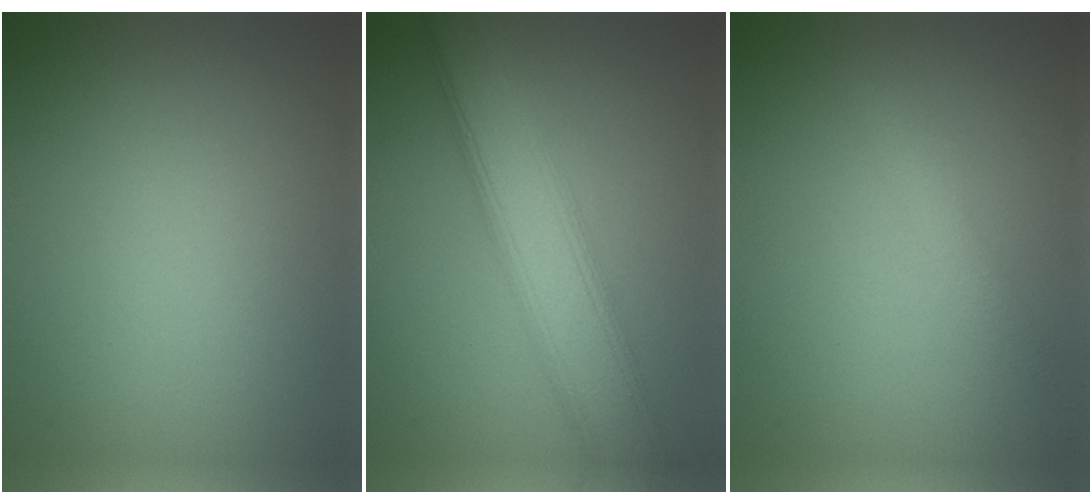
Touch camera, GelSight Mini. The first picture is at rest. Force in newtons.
{"total": 7.9, "press": 7.9, "slide": 0.2}
{"total": 1.0, "press": 1.0, "slide": 0.1}